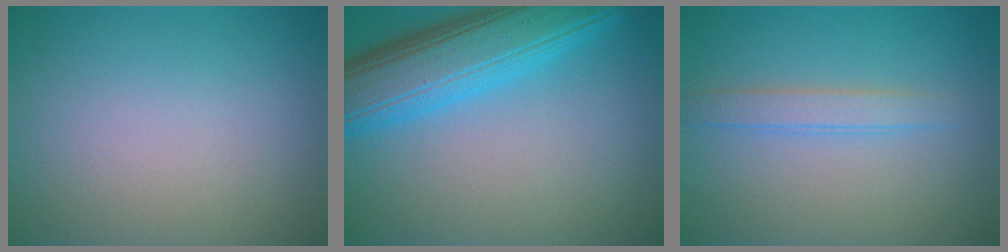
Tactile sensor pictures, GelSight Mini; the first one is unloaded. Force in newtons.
{"total": 8.7, "press": 8.7, "slide": 0.2}
{"total": 1.9, "press": 1.9, "slide": 0.0}